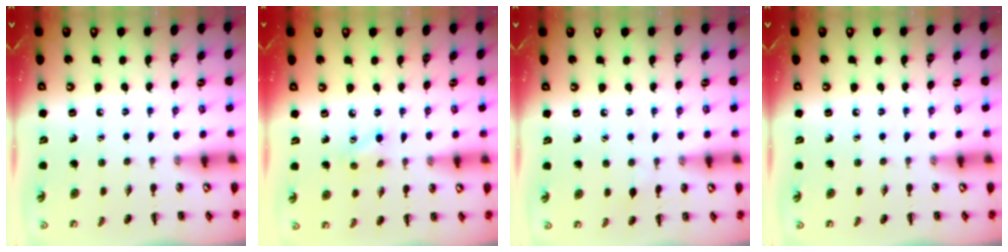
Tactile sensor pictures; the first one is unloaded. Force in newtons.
{"total": 4.3, "press": 4.1, "slide": 1.2}
{"total": 4.4, "press": 4.1, "slide": 1.7}
{"total": 0.0}